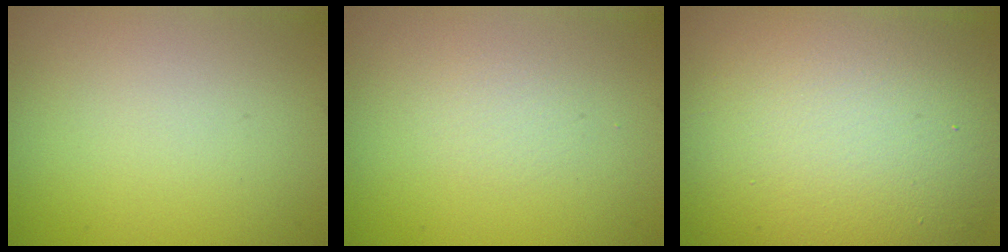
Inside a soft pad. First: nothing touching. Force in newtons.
{"total": 1.0, "press": 0.9, "slide": 0.1}
{"total": 15.3, "press": 15.3, "slide": 1.0}